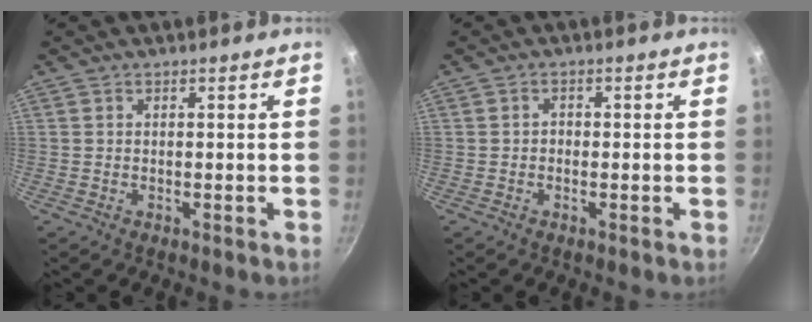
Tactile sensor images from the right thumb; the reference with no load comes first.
{"total": 1.1, "force": [-0.4, 1.0, 0.5], "torque": [-0.006, 0.004, -0.007]}